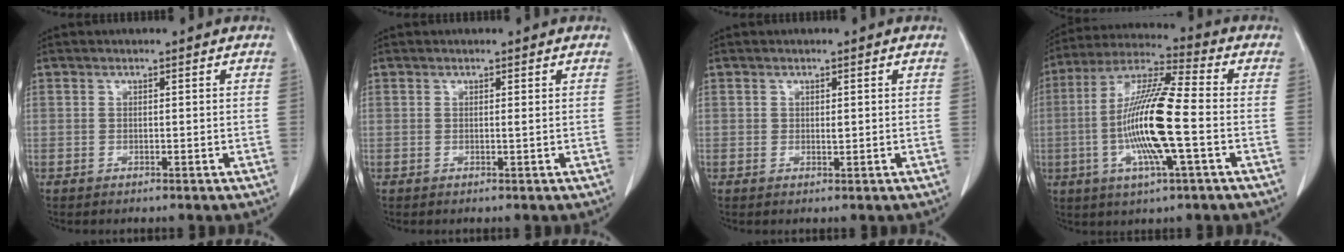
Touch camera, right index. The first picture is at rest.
{"total": 0.0}
{"total": 0.8, "force": [0.3, 0.4, 0.6], "torque": [-0.009, -0.003, 0.005]}
{"total": 15.4, "force": [-2.6, 1.1, 15.2], "torque": [-0.300, -0.004, -0.055]}